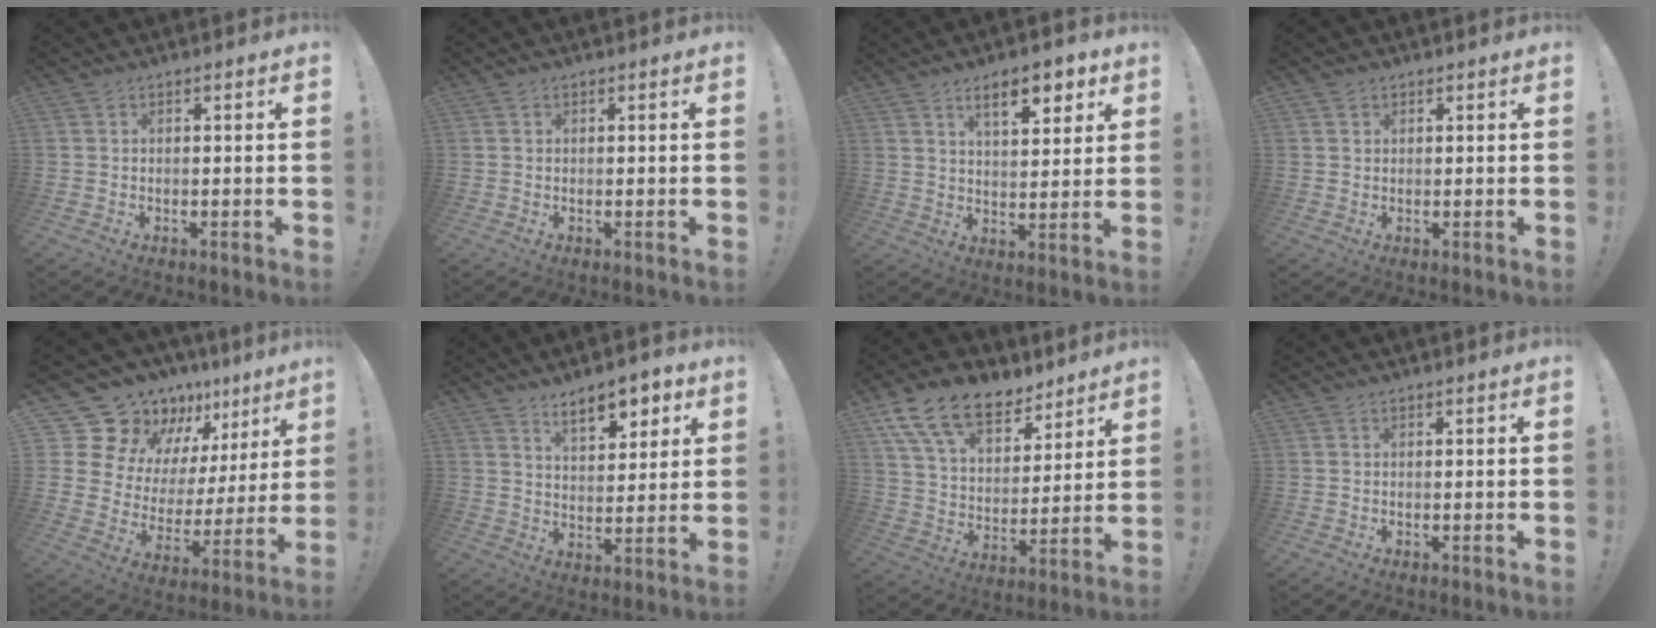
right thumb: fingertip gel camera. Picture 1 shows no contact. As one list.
[{"total": 0.0}, {"total": 9.9, "force": [5.8, 3.7, 7.1], "torque": [-0.100, -0.021, 0.098]}, {"total": 1.1, "force": [0.8, 0.7, 0.1], "torque": [0.004, -0.001, 0.014]}, {"total": 16.4, "force": [13.9, 7.3, 4.8], "torque": [-0.080, -0.127, 0.271]}, {"total": 10.0, "force": [6.5, 4.5, 6.2], "torque": [-0.078, -0.034, 0.114]}, {"total": 16.8, "force": [11.2, 9.4, 8.3], "torque": [-0.153, -0.067, 0.209]}, {"total": 0.0}]